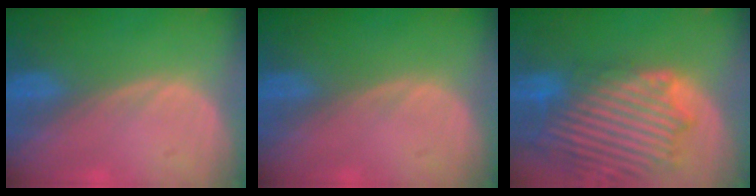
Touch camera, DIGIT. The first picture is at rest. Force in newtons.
{"total": 0.0}
{"total": 14.2, "press": 12.2, "slide": 7.4}